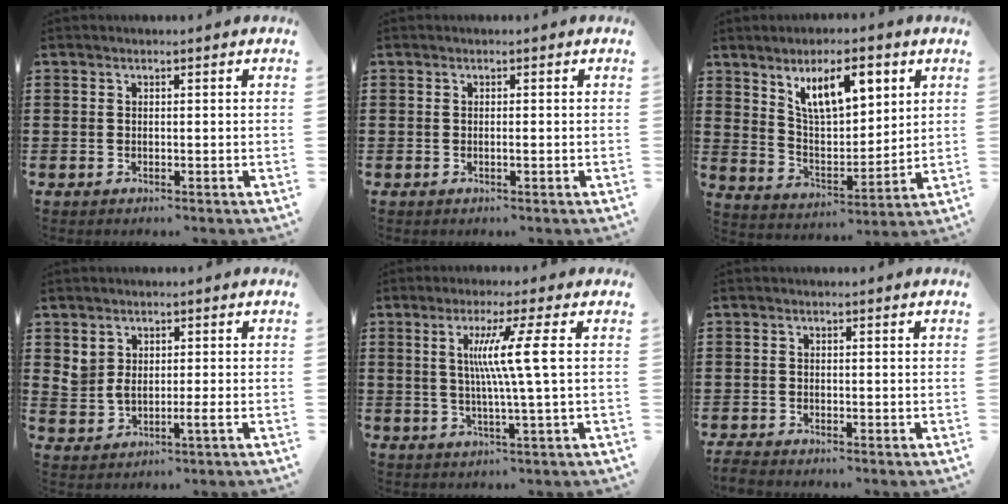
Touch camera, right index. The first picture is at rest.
{"total": 0.5, "force": [-0.2, -0.1, 0.5], "torque": [-0.008, -0.005, -0.002]}
{"total": 10.1, "force": [5.6, 4.0, 7.4], "torque": [-0.143, -0.002, 0.097]}
{"total": 2.9, "force": [0.4, 2.1, 1.9], "torque": [-0.053, 0.001, 0.005]}
{"total": 8.1, "force": [1.2, -1.2, 7.9], "torque": [-0.153, -0.001, 0.008]}
{"total": 1.2, "force": [-1.2, 0.0, 0.1], "torque": [-0.006, -0.003, -0.024]}